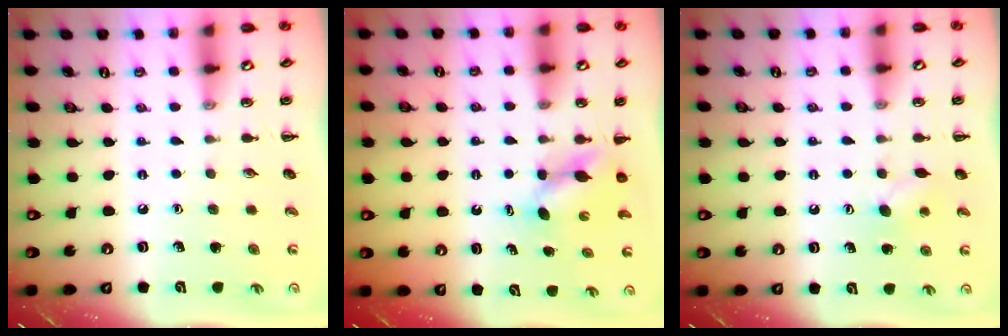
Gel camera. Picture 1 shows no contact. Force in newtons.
{"total": 4.2, "press": 4.2, "slide": 0.5}
{"total": 5.8, "press": 5.6, "slide": 1.2}